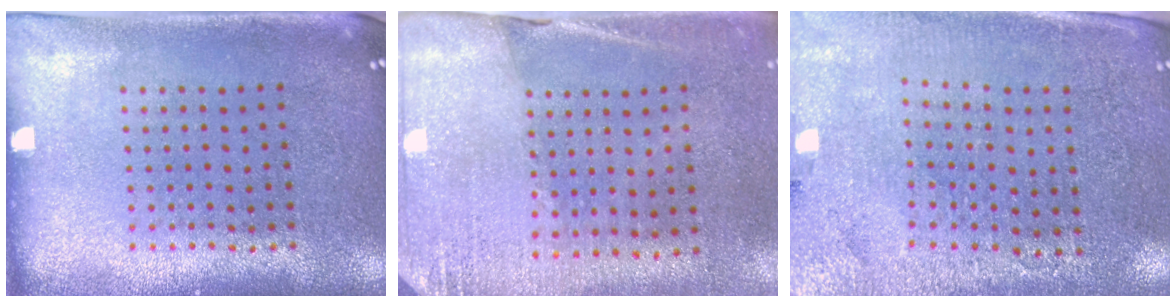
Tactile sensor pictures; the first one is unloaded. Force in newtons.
{"total": 2.6, "press": 2.4, "slide": 1.0}
{"total": 3.0, "press": 2.9, "slide": 0.8}